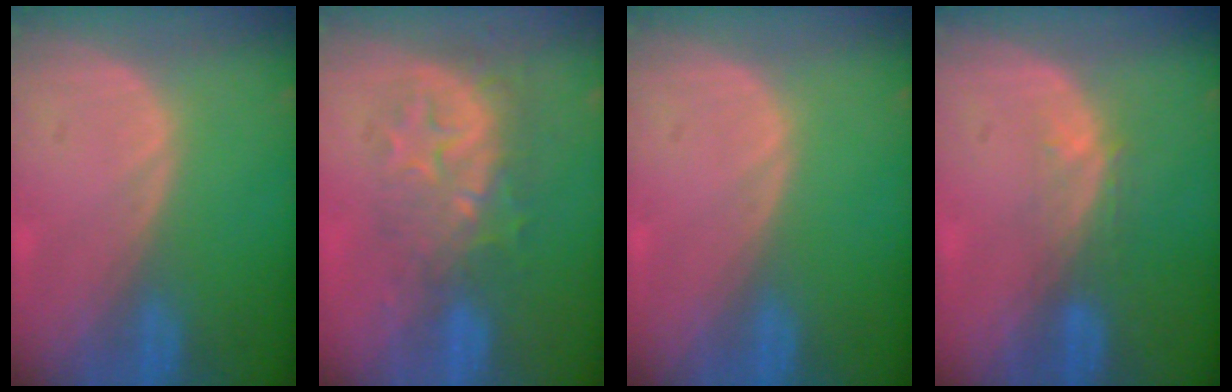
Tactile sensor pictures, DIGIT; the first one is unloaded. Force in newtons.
{"total": 9.2, "press": 7.9, "slide": 4.7}
{"total": 0.0}
{"total": 2.9, "press": 2.4, "slide": 1.7}